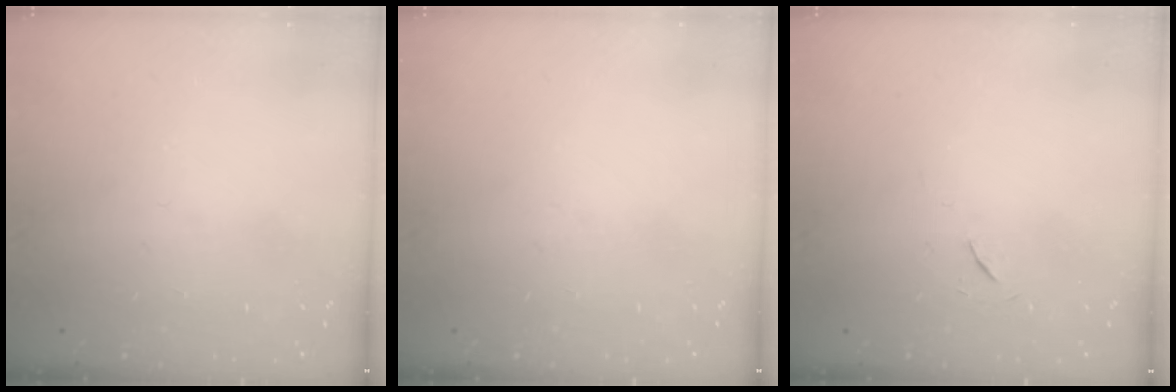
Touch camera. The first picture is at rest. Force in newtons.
{"total": 0.0}
{"total": 5.7, "press": 5.2, "slide": 2.4}